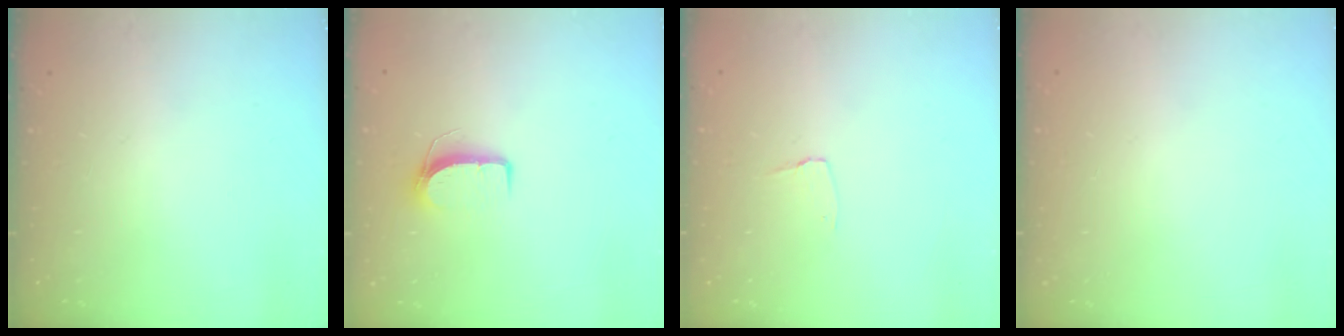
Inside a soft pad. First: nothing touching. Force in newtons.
{"total": 7.0, "press": 7.0, "slide": 0.6}
{"total": 2.9, "press": 2.9, "slide": 0.3}
{"total": 0.0}